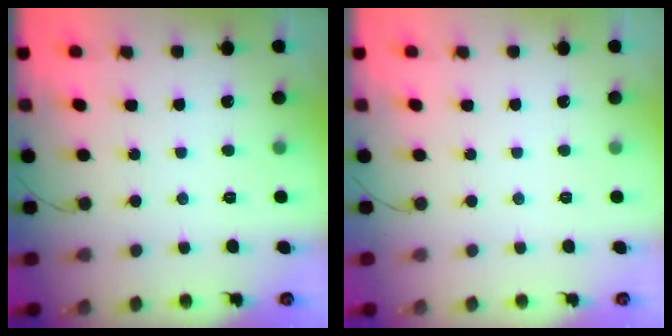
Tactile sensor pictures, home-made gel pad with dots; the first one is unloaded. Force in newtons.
{"total": 0.0}